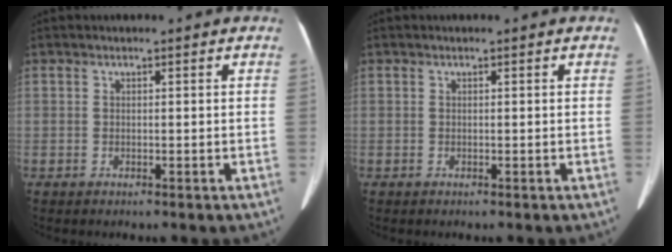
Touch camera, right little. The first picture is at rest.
{"total": 0.0}